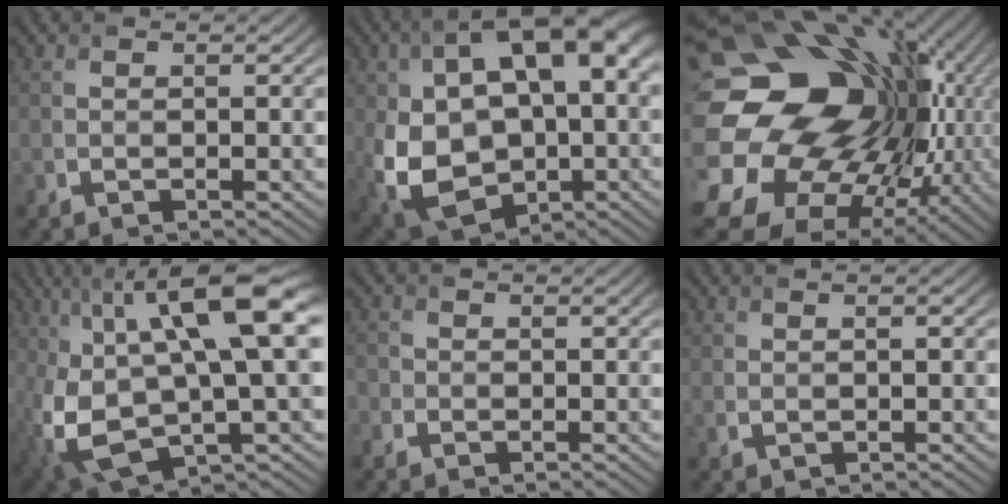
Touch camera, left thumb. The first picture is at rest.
{"total": 19.7, "force": [0.5, 12.7, 15.0], "torque": [-0.287, -0.027, 0.019]}
{"total": 22.9, "force": [1.6, 17.7, 14.4], "torque": [-0.297, -0.042, 0.017]}
{"total": 17.7, "force": [2.0, 7.5, 15.9], "torque": [-0.313, -0.007, 0.043]}
{"total": 1.4, "force": [-0.8, 1.1, 0.1], "torque": [0.002, -0.002, -0.020]}
{"total": 1.3, "force": [0.2, 0.5, 1.1], "torque": [-0.023, 0.002, 0.005]}